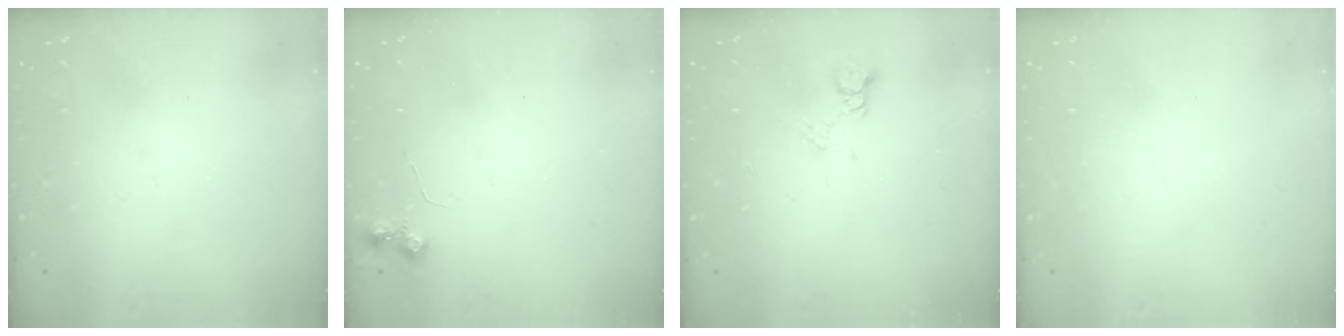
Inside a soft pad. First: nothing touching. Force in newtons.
{"total": 5.1, "press": 5.0, "slide": 0.9}
{"total": 2.5, "press": 2.5, "slide": 0.3}
{"total": 0.0}